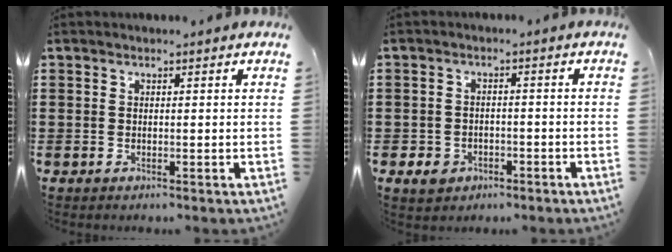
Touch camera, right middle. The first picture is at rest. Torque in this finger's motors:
{"motor_torque": [0.00, -0.05, 0.01, 0.00]}